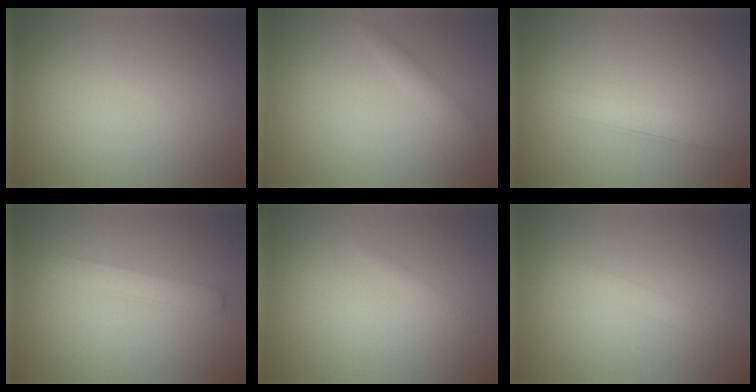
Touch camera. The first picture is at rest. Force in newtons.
{"total": 1.3, "press": 1.3, "slide": 0.0}
{"total": 2.3, "press": 2.2, "slide": 0.1}
{"total": 2.0, "press": 2.0, "slide": 0.0}
{"total": 1.1, "press": 1.1, "slide": 0.2}
{"total": 1.0, "press": 1.0, "slide": 0.0}